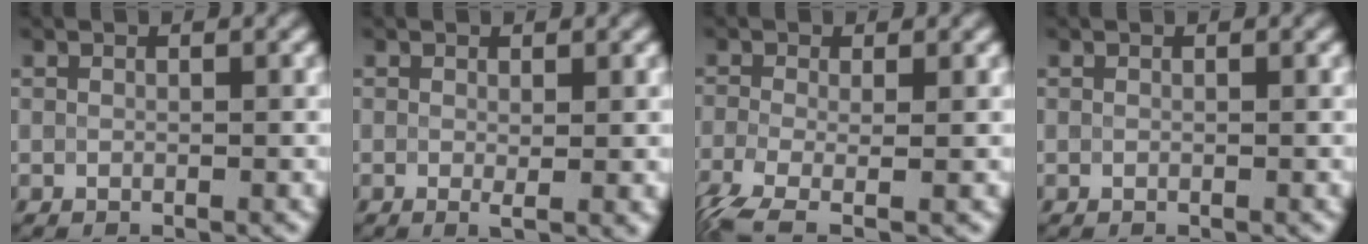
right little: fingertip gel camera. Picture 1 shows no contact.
{"total": 1.1, "force": [0.0, 0.1, 1.1], "torque": [-0.016, -0.006, -0.002]}
{"total": 4.6, "force": [-2.5, 1.4, 3.6], "torque": [-0.076, -0.012, -0.057]}
{"total": 0.0}